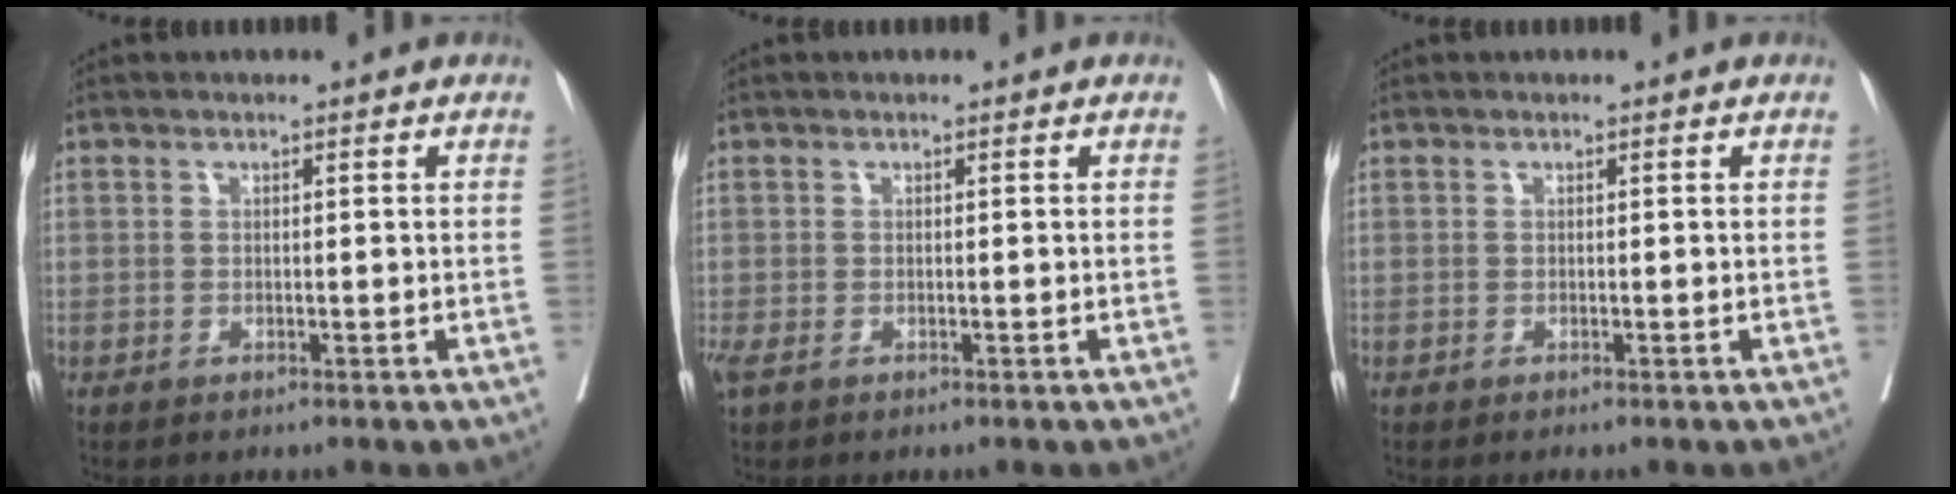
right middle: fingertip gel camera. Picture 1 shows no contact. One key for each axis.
{"total": 1.7, "fx": -0.9, "fy": 0.9, "fz": 1.1, "tx": -0.031, "ty": -0.005, "tz": -0.012}
{"total": 0.6, "fx": -0.4, "fy": -0.1, "fz": 0.3, "tx": -0.002, "ty": 0.002, "tz": -0.006}